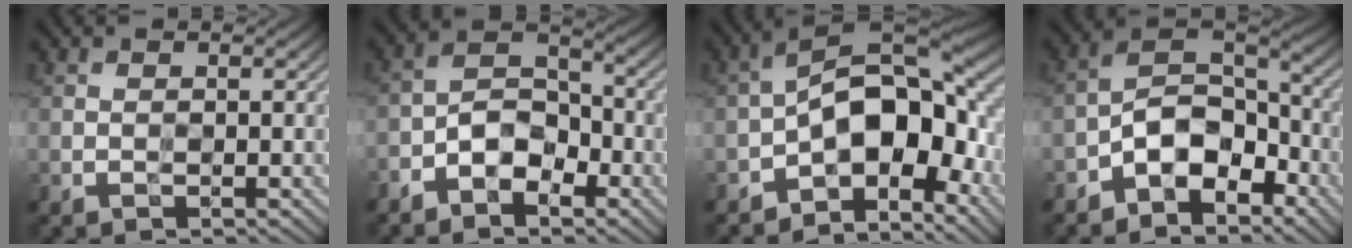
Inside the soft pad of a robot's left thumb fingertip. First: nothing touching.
{"total": 6.0, "force": [-3.4, 3.3, 3.6], "torque": [-0.064, 0.013, -0.075]}
{"total": 12.9, "force": [-4.0, 6.5, 10.4], "torque": [-0.150, 0.006, -0.084]}
{"total": 7.6, "force": [-4.5, 4.0, 4.7], "torque": [-0.078, 0.012, -0.100]}